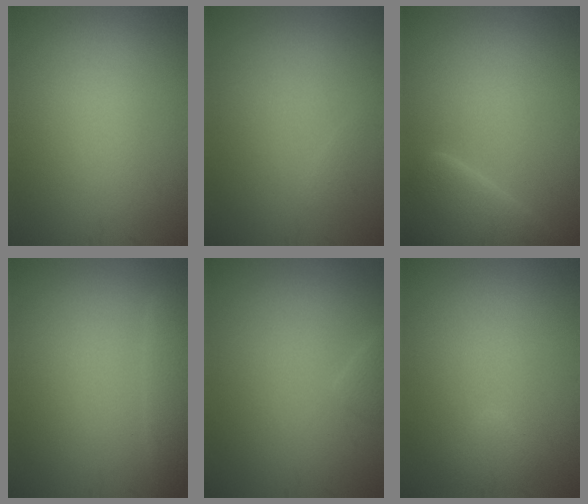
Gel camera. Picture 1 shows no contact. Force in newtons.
{"total": 0.5, "press": 0.5, "slide": 0.1}
{"total": 5.1, "press": 5.1, "slide": 0.4}
{"total": 2.4, "press": 2.4, "slide": 0.2}
{"total": 1.0, "press": 1.0, "slide": 0.2}
{"total": 1.1, "press": 1.1, "slide": 0.1}